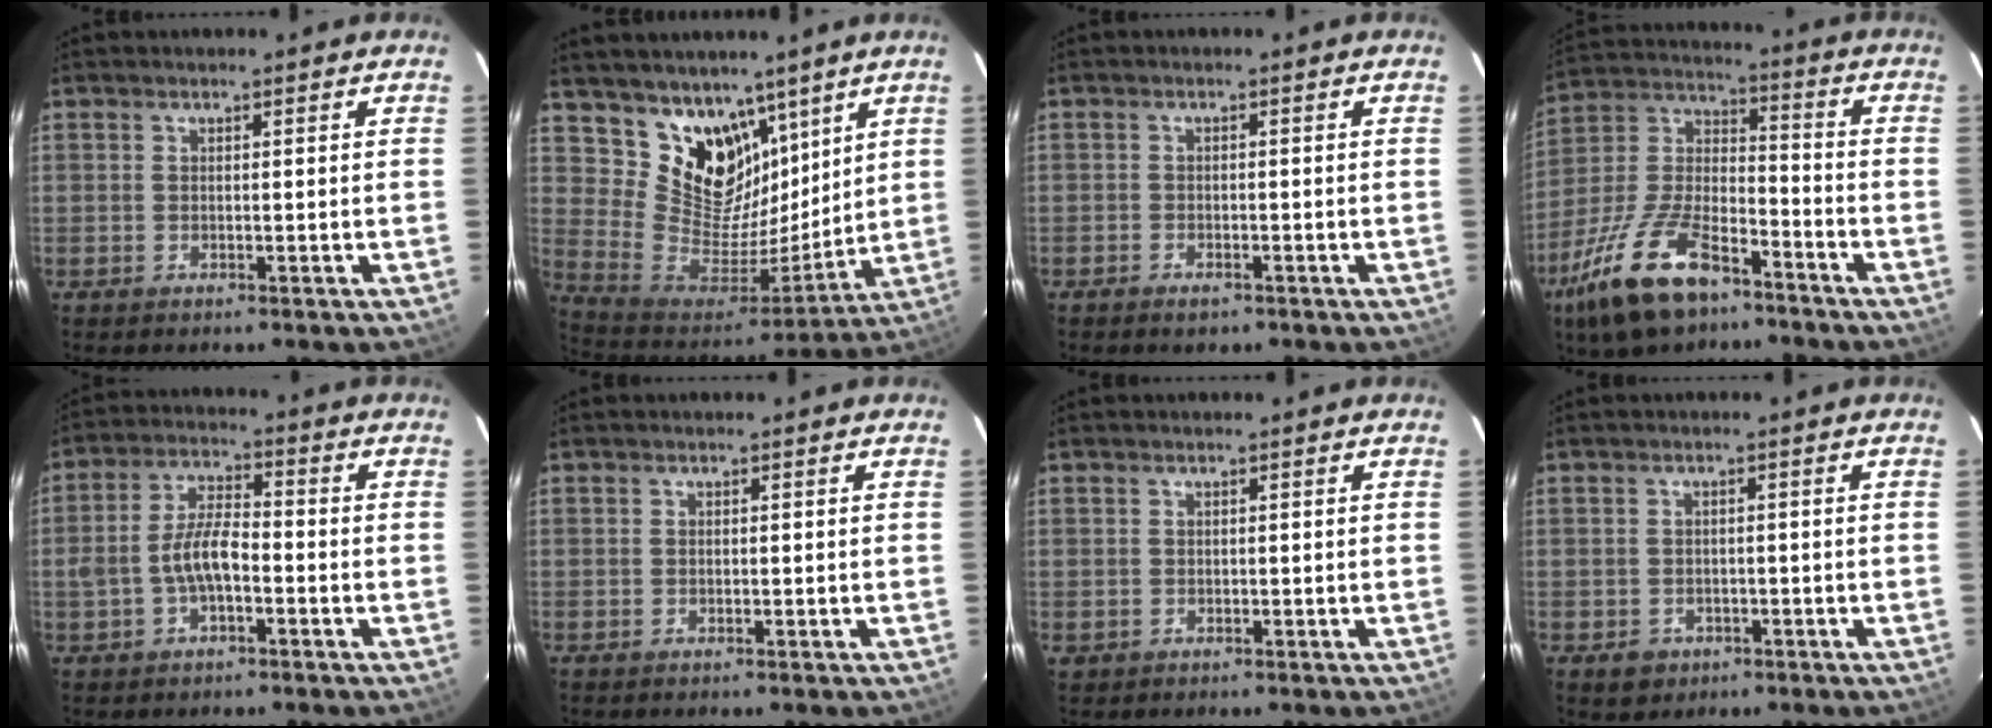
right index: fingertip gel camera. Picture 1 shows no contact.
{"total": 16.0, "force": [10.4, 10.5, 5.9], "torque": [-0.119, -0.010, 0.208]}
{"total": 2.2, "force": [-1.6, 1.2, 1.0], "torque": [-0.026, -0.001, -0.028]}
{"total": 19.3, "force": [-12.1, 8.3, 12.6], "torque": [-0.271, -0.006, -0.223]}
{"total": 7.3, "force": [-2.2, 3.1, 6.2], "torque": [-0.124, 0.012, -0.037]}
{"total": 0.0}
{"total": 1.3, "force": [0.0, 1.3, 0.1], "torque": [0.000, 0.001, 0.000]}
{"total": 3.6, "force": [-1.4, 3.2, 0.8], "torque": [-0.022, 0.002, -0.013]}